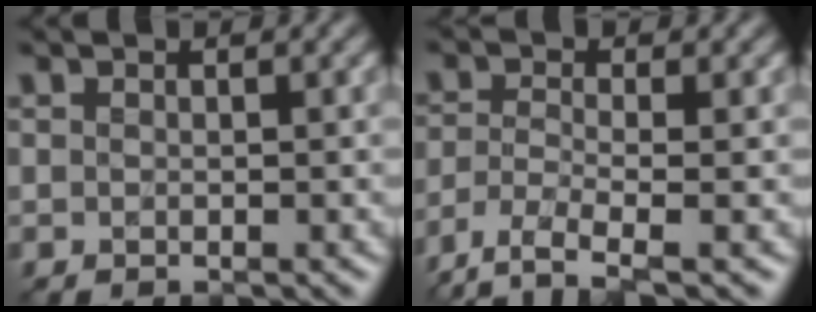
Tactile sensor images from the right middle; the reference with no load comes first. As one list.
[{"total": 4.4, "force": [-3.1, 1.1, 2.9], "torque": [-0.066, -0.012, -0.068]}]